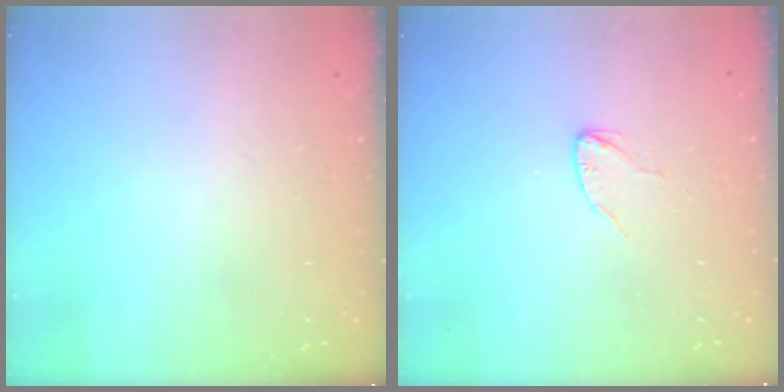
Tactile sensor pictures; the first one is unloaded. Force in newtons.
{"total": 2.7, "press": 2.7, "slide": 0.2}